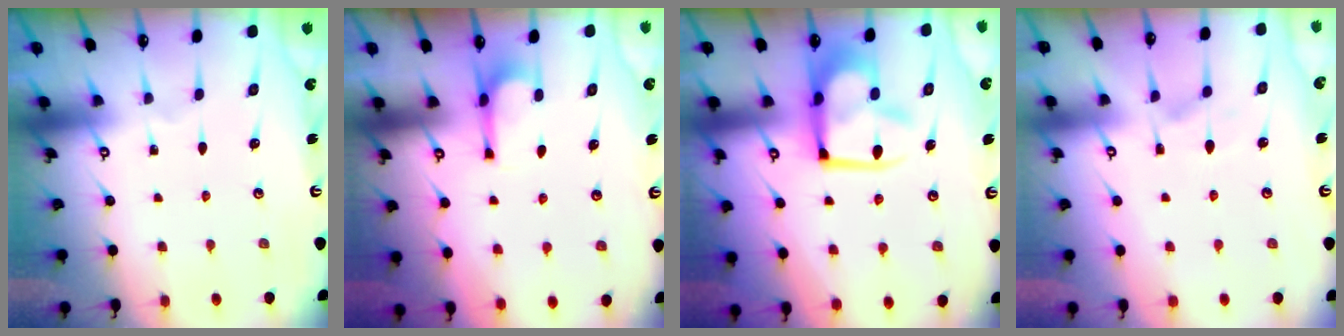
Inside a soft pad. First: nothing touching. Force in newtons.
{"total": 4.0, "press": 3.9, "slide": 0.8}
{"total": 12.5, "press": 12.4, "slide": 1.5}
{"total": 1.9, "press": 1.4, "slide": 1.2}